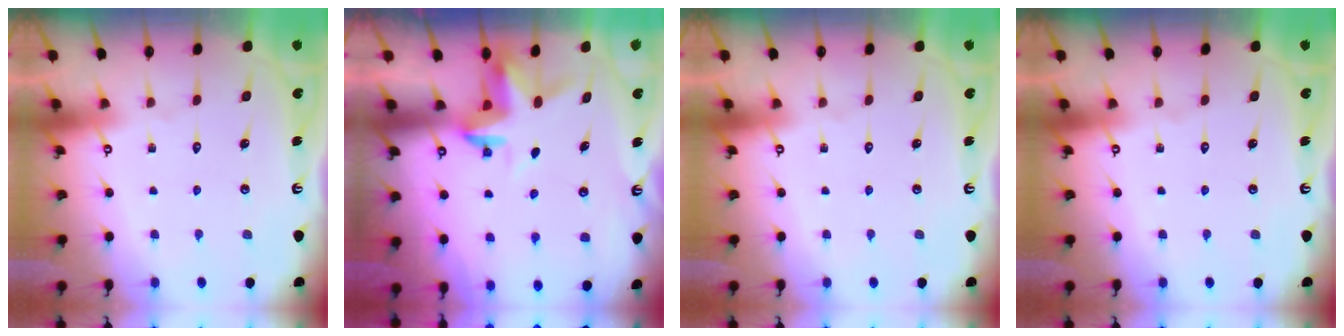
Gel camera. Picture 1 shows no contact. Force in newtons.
{"total": 3.4, "press": 3.4, "slide": 0.2}
{"total": 0.0}
{"total": 0.0}